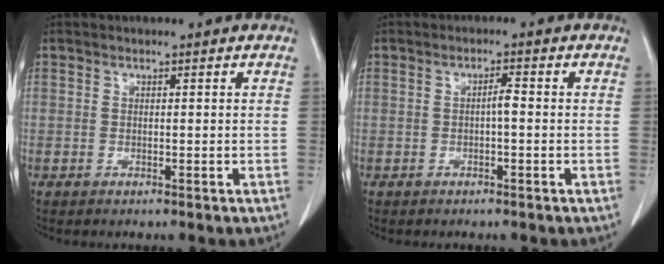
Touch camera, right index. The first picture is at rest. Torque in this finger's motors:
{"motor_torque": [0.50, -0.17, 0.25, 0.06]}